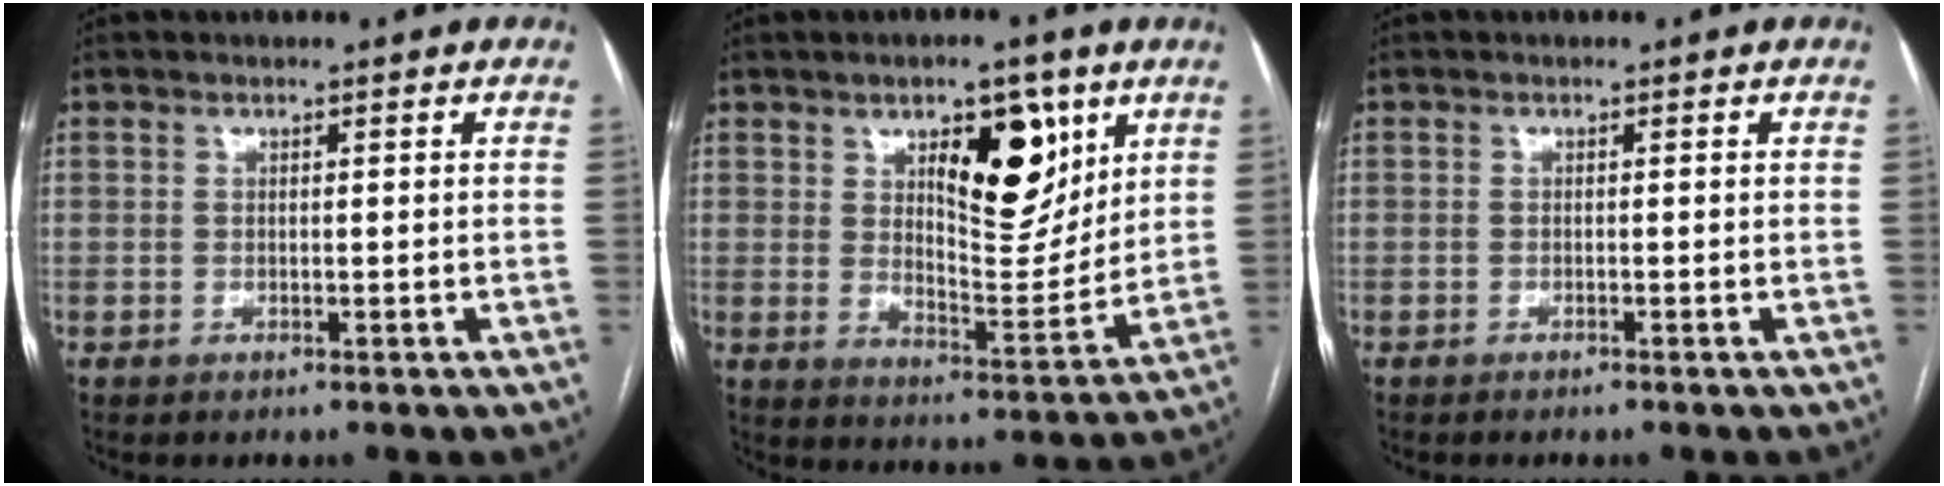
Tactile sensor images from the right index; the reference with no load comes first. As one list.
[{"total": 12.1, "force": [5.6, 4.6, 9.7], "torque": [-0.139, -0.003, 0.094]}, {"total": 0.8, "force": [-0.7, -0.2, 0.4], "torque": [-0.007, 0.001, -0.012]}]